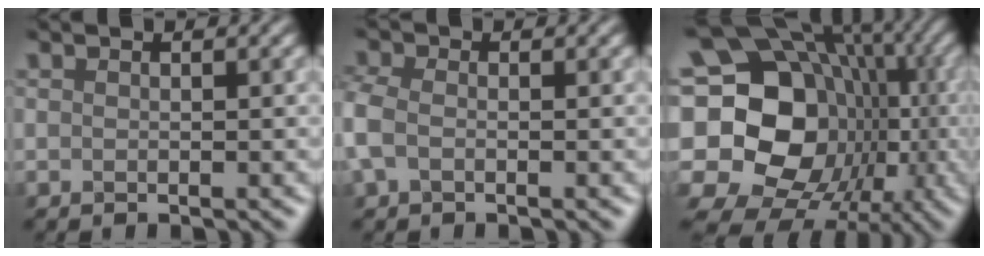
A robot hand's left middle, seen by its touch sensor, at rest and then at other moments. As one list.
[{"total": 1.7, "force": [-1.3, 1.1, 0.6], "torque": [-0.055, 0.002, -0.013]}, {"total": 20.4, "force": [-0.9, 17.4, 10.7], "torque": [-0.190, 0.010, -0.020]}]